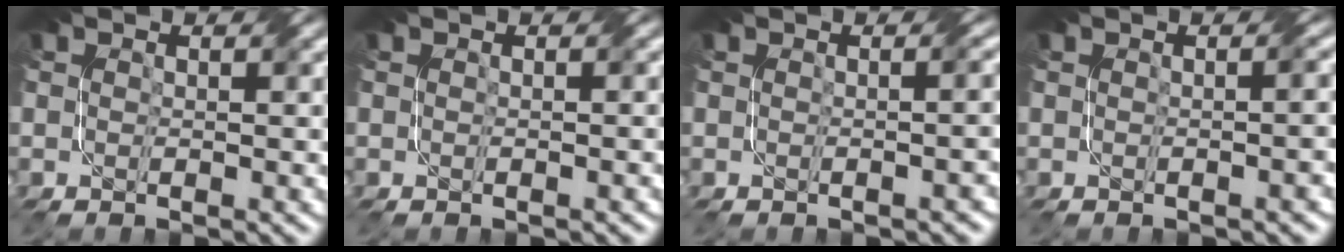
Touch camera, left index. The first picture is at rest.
{"total": 0.6, "force": [-0.2, 0.2, 0.6], "torque": [-0.006, -0.004, -0.008]}
{"total": 2.5, "force": [-0.3, 1.1, 2.2], "torque": [-0.003, 0.005, -0.005]}
{"total": 2.1, "force": [-0.2, 0.8, 1.9], "torque": [-0.008, 0.002, -0.004]}